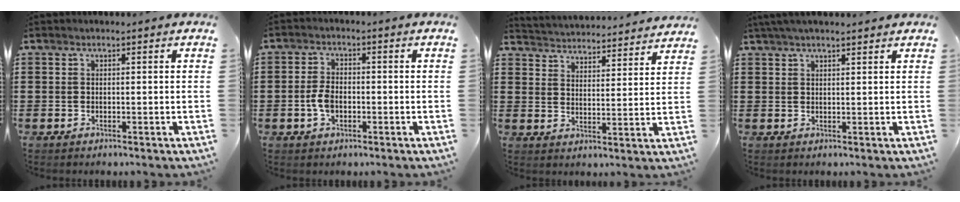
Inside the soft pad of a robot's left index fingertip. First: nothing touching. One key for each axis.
{"total": 3.8, "fx": -0.8, "fy": 2.2, "fz": 3.0, "tx": -0.076, "ty": -0.003, "tz": -0.020}
{"total": 3.9, "fx": 3.8, "fy": -0.3, "fz": -0.7, "tx": -0.010, "ty": -0.031, "tz": 0.063}
{"total": 2.4, "fx": 2.1, "fy": 0.2, "fz": 1.3, "tx": -0.028, "ty": 0.005, "tz": 0.039}